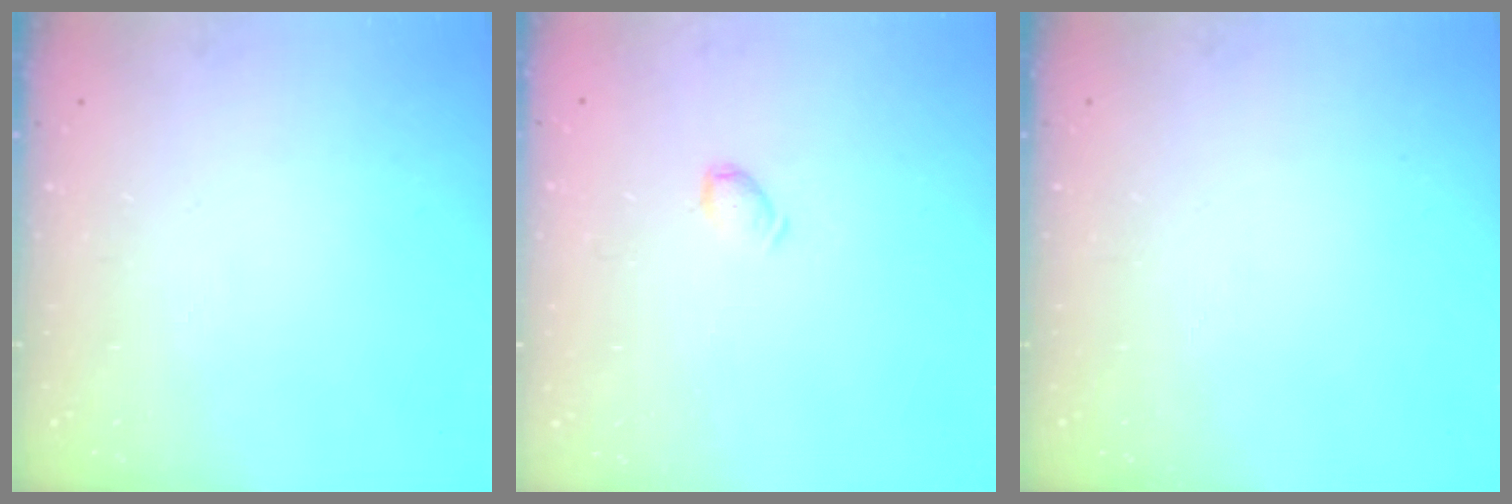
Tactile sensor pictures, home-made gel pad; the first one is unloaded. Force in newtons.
{"total": 4.9, "press": 4.9, "slide": 0.8}
{"total": 0.0}